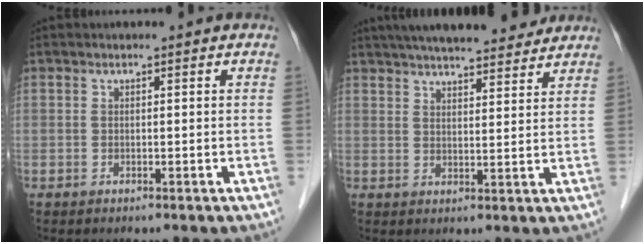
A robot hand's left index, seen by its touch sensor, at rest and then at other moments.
{"total": 16.9, "force": [14.6, 3.2, 7.9], "torque": [-0.125, 0.032, 0.205]}